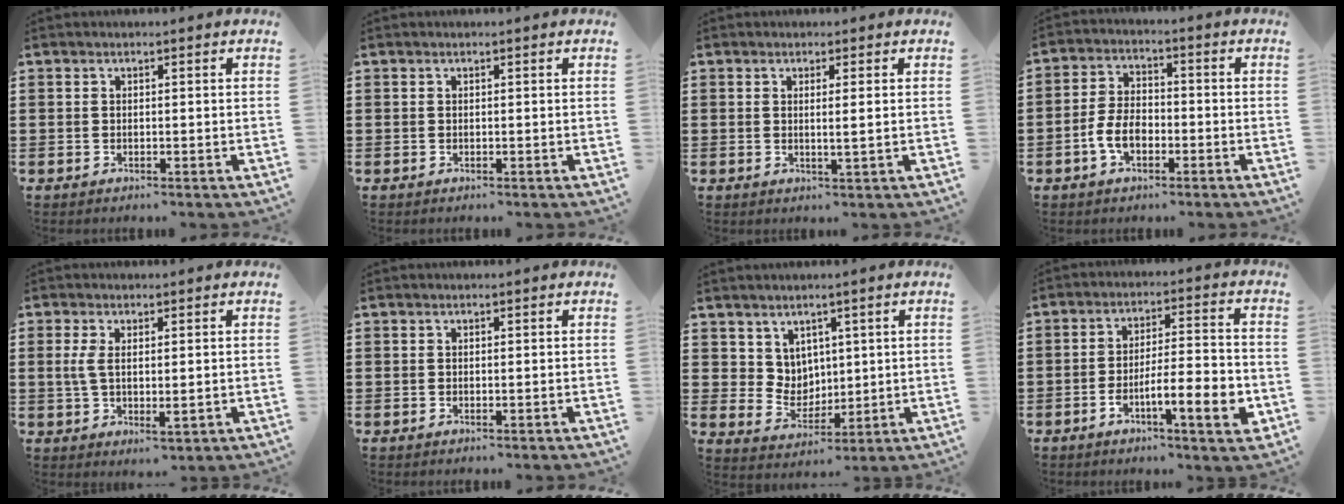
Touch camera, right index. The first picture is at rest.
{"total": 0.0}
{"total": 1.5, "force": [0.2, -0.5, 1.4], "torque": [-0.026, -0.007, 0.002]}
{"total": 5.7, "force": [-2.2, 3.1, 4.2], "torque": [-0.108, -0.003, -0.049]}
{"total": 4.2, "force": [0.3, 1.8, 3.7], "torque": [-0.080, 0.003, 0.002]}
{"total": 0.0}
{"total": 5.0, "force": [3.1, 3.9, 0.6], "torque": [-0.035, -0.003, 0.059]}
{"total": 8.9, "force": [-3.9, 1.9, 7.7], "torque": [-0.116, 0.002, -0.068]}